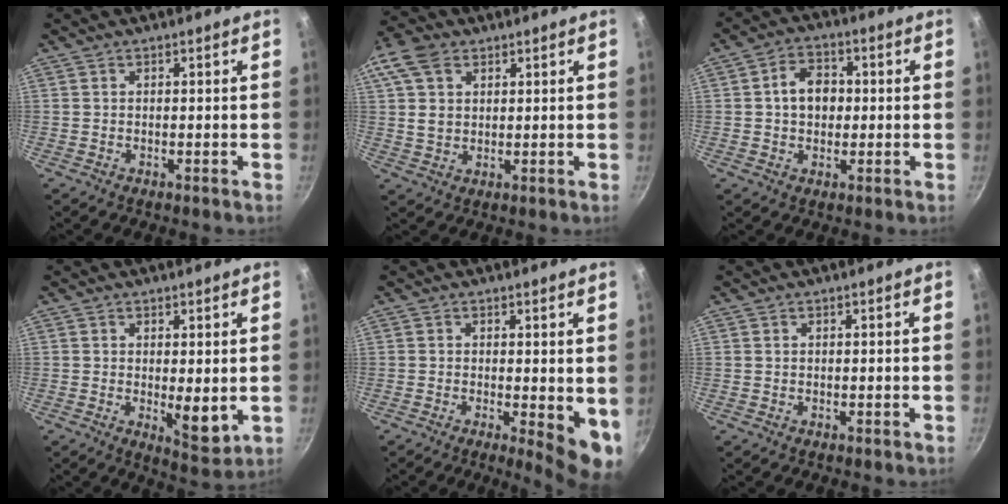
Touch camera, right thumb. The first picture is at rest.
{"total": 9.8, "force": [3.8, 6.9, 5.8], "torque": [-0.106, -0.001, 0.065]}
{"total": 7.2, "force": [0.3, 5.5, 4.6], "torque": [-0.049, 0.014, -0.003]}
{"total": 6.1, "force": [0.1, 2.3, 5.6], "torque": [-0.075, -0.025, 0.007]}
{"total": 7.5, "force": [-0.5, 2.5, 7.1], "torque": [-0.079, -0.014, -0.004]}
{"total": 0.0}